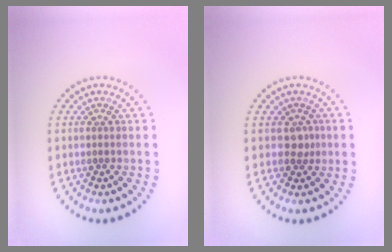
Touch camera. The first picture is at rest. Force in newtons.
{"total": 1.5, "press": 1.2, "slide": 1.0}